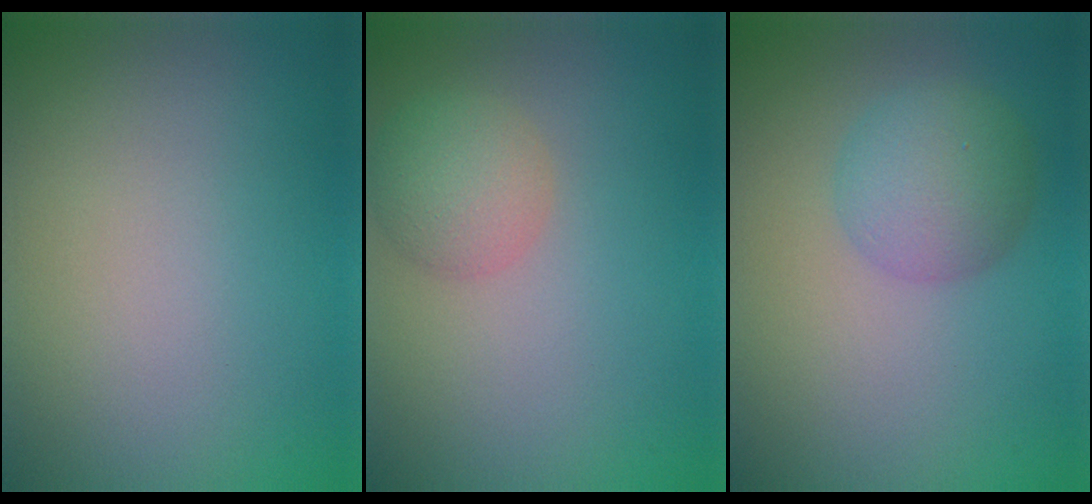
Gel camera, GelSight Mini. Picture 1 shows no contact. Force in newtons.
{"total": 2.9, "press": 2.9, "slide": 0.2}
{"total": 3.9, "press": 3.9, "slide": 0.1}